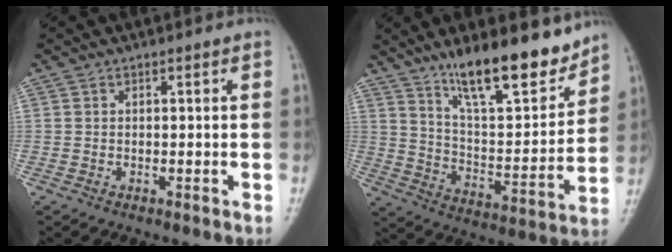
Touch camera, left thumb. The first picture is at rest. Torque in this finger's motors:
{"motor_torque": [3.96, 1.05, 1.30, -0.87, 0.27]}